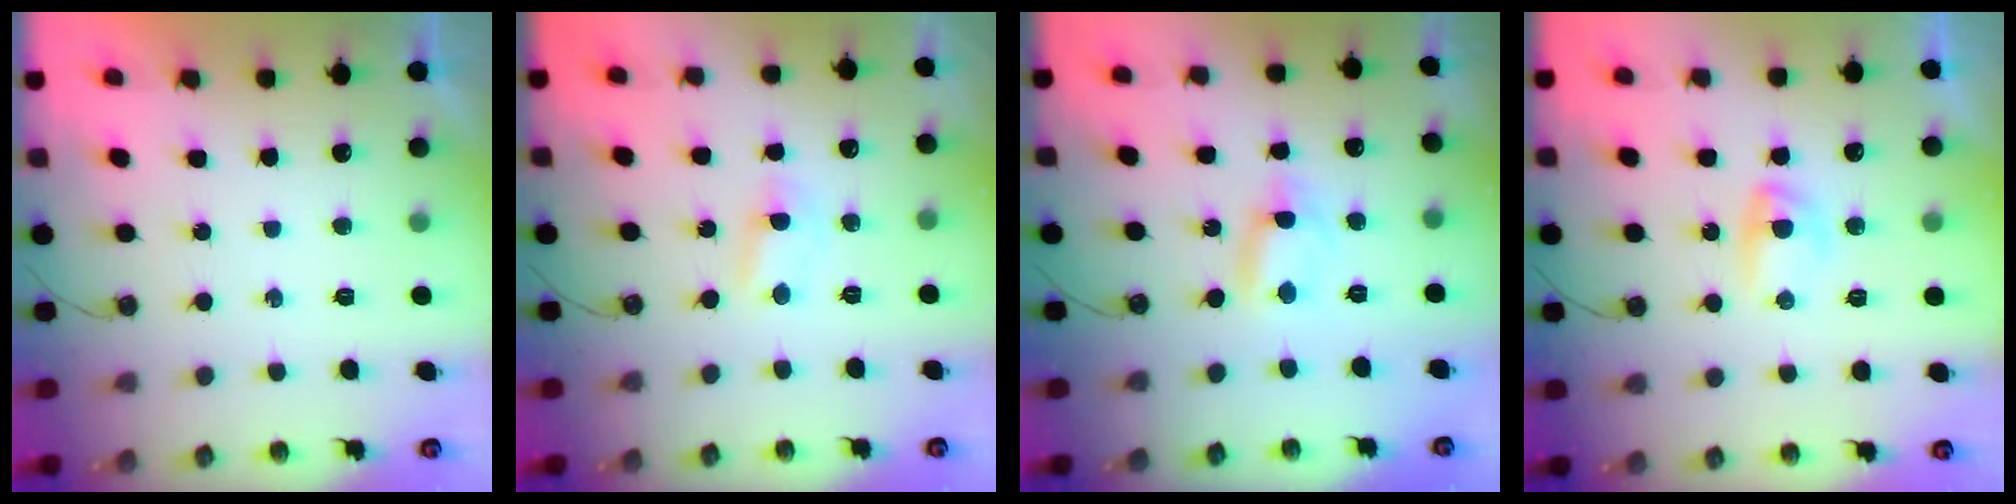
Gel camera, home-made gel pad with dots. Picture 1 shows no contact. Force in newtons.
{"total": 2.8, "press": 2.8, "slide": 0.3}
{"total": 1.7, "press": 1.7, "slide": 0.1}
{"total": 3.8, "press": 3.8, "slide": 0.6}